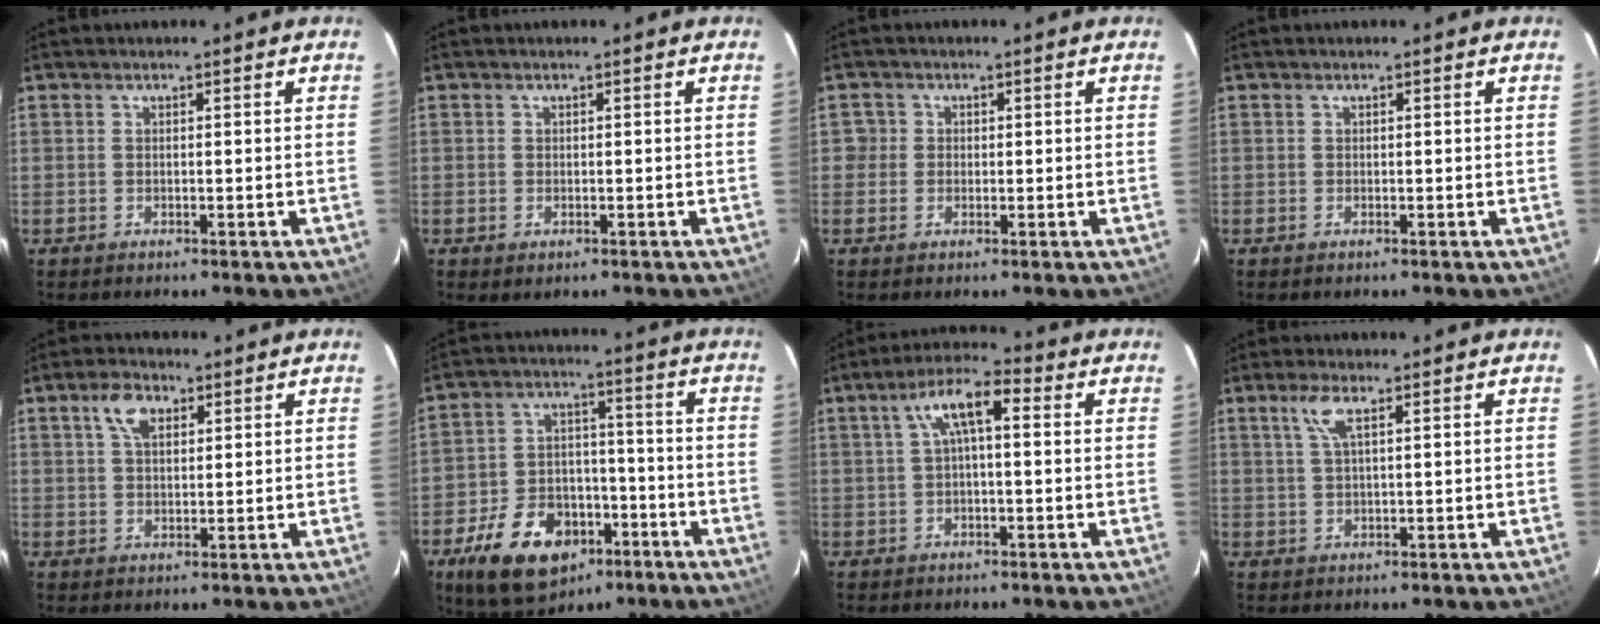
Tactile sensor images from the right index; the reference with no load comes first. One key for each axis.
{"total": 1.3, "fx": -0.4, "fy": 0.9, "fz": 0.8, "tx": -0.011, "ty": -0.003, "tz": -0.006}
{"total": 2.2, "fx": -0.4, "fy": 2.1, "fz": 0.3, "tx": 0.003, "ty": 0.008, "tz": -0.010}
{"total": 0.0}
{"total": 5.1, "fx": 2.3, "fy": 2.9, "fz": 3.5, "tx": -0.066, "ty": 0.014, "tz": 0.042}
{"total": 17.3, "fx": -9.5, "fy": 11.1, "fz": 9.2, "tx": -0.198, "ty": 0.015, "tz": -0.140}
{"total": 7.4, "fx": 1.5, "fy": 2.5, "fz": 6.8, "tx": -0.129, "ty": 0.026, "tz": 0.027}
{"total": 3.8, "fx": 1.8, "fy": 0.9, "fz": 3.3, "tx": -0.068, "ty": 0.007, "tz": 0.037}